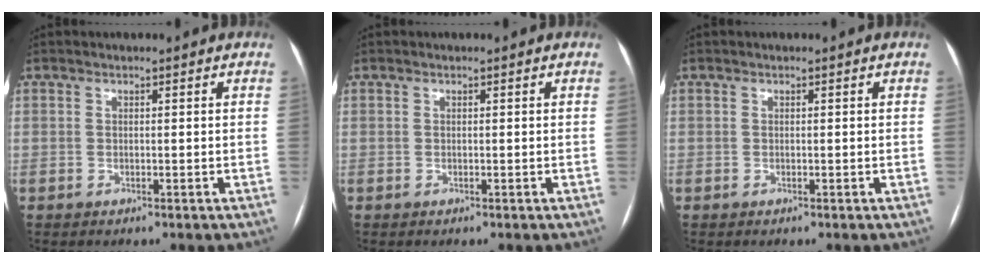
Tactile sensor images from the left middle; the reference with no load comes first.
{"total": 0.0}
{"total": 0.0}